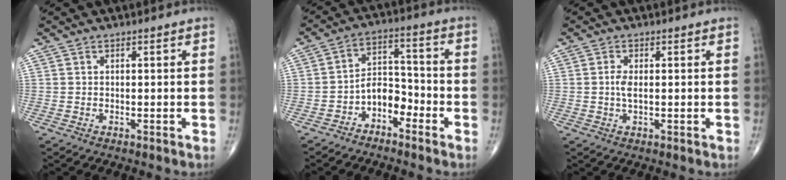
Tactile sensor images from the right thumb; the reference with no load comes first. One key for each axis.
{"total": 6.4, "fx": -3.7, "fy": 3.9, "fz": 3.4, "tx": -0.032, "ty": 0.048, "tz": -0.075}
{"total": 2.2, "fx": 0.1, "fy": 0.7, "fz": 2.1, "tx": -0.046, "ty": -0.005, "tz": -0.002}